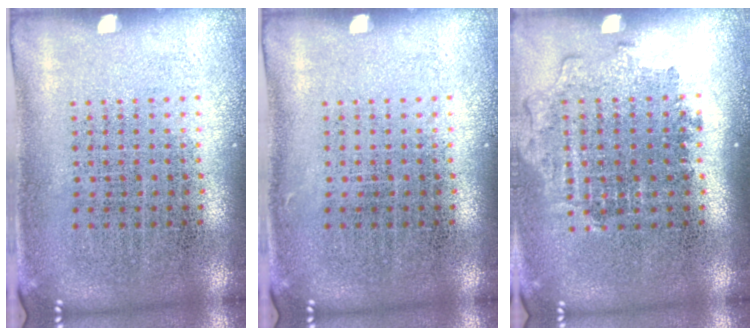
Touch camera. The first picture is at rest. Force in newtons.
{"total": 0.0}
{"total": 1.2, "press": 1.1, "slide": 0.5}